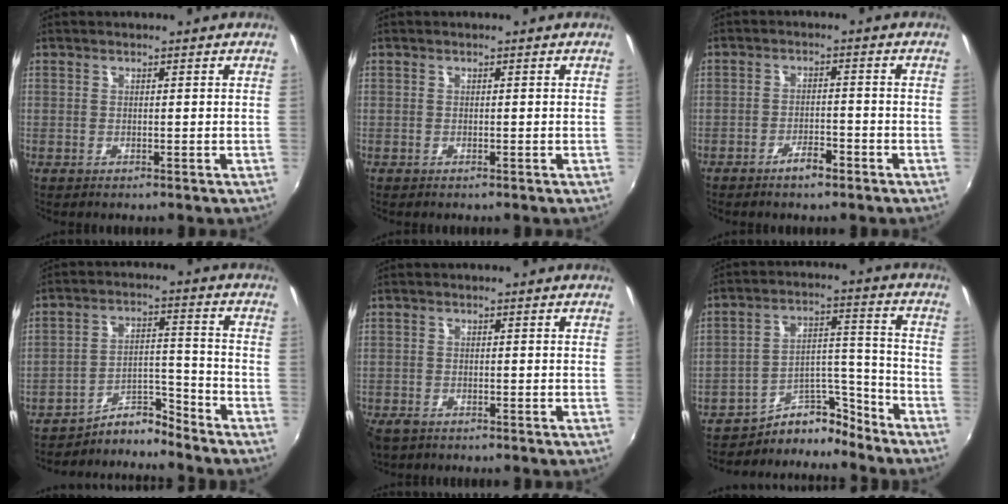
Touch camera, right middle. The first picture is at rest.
{"total": 0.0}
{"total": 3.4, "force": [-2.6, 1.1, 2.0], "torque": [-0.047, 0.000, -0.042]}
{"total": 5.9, "force": [-5.9, 0.0, -0.3], "torque": [0.005, 0.031, -0.109]}
{"total": 3.2, "force": [-2.4, 1.6, 1.3], "torque": [-0.036, -0.012, -0.045]}
{"total": 8.9, "force": [-8.4, 2.8, 0.4], "torque": [-0.002, 0.059, -0.145]}